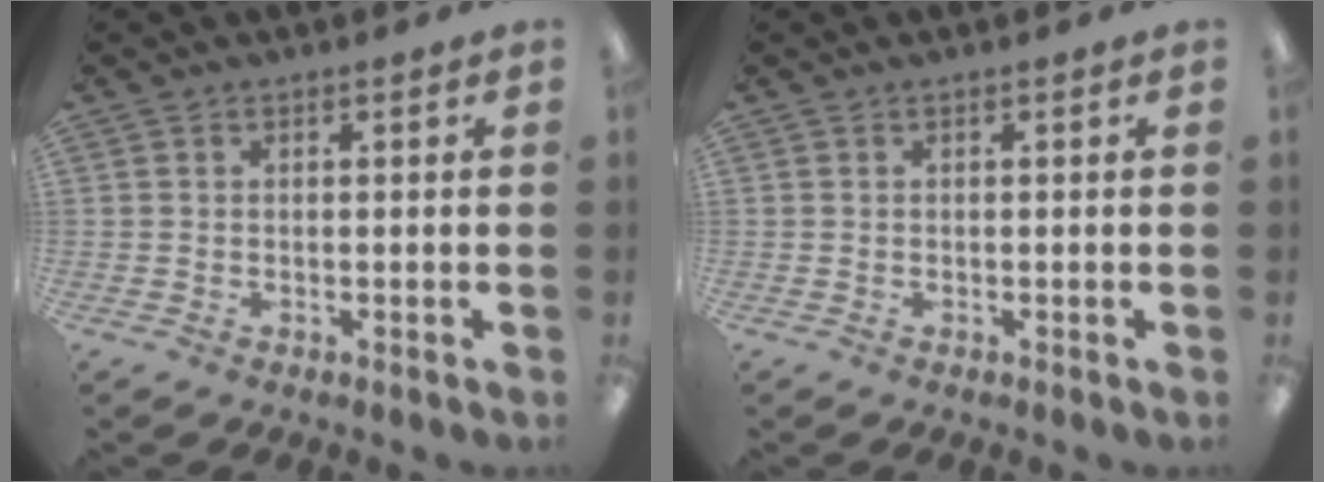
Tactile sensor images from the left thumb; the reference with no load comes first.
{"total": 0.0}